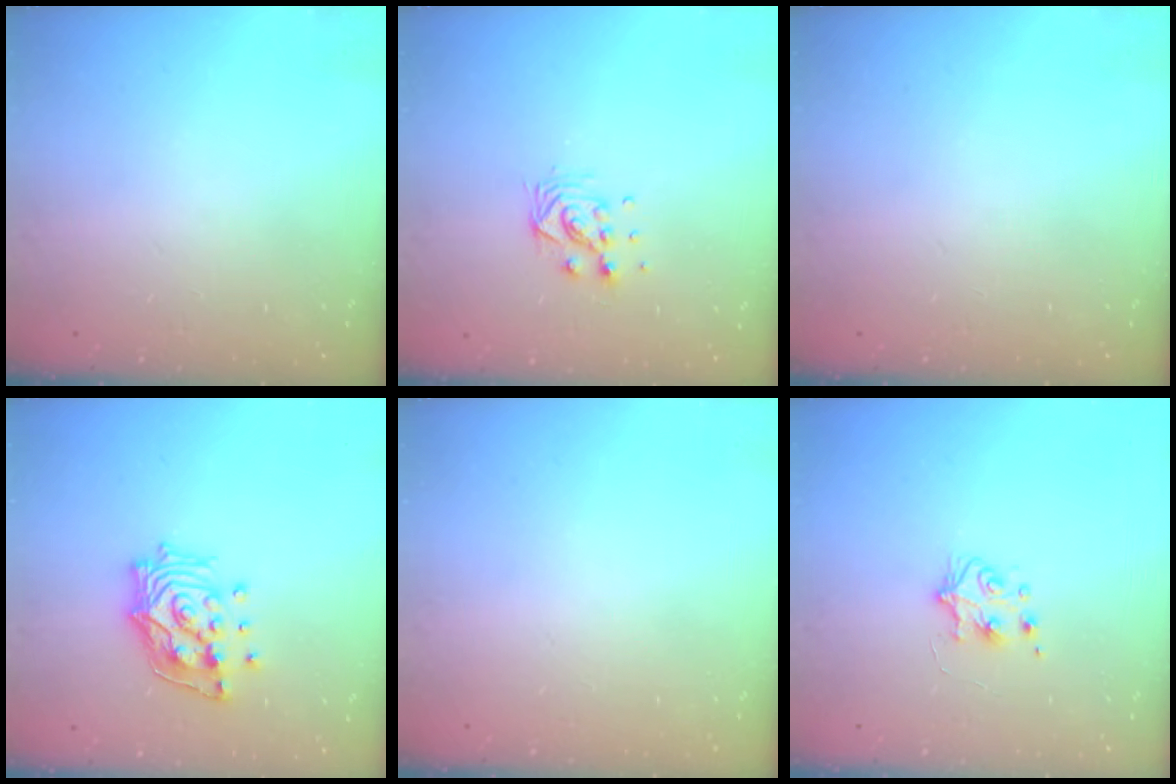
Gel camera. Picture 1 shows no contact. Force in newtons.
{"total": 7.0, "press": 7.0, "slide": 0.4}
{"total": 0.0}
{"total": 14.3, "press": 14.2, "slide": 1.9}
{"total": 0.0}
{"total": 6.1, "press": 6.0, "slide": 0.9}